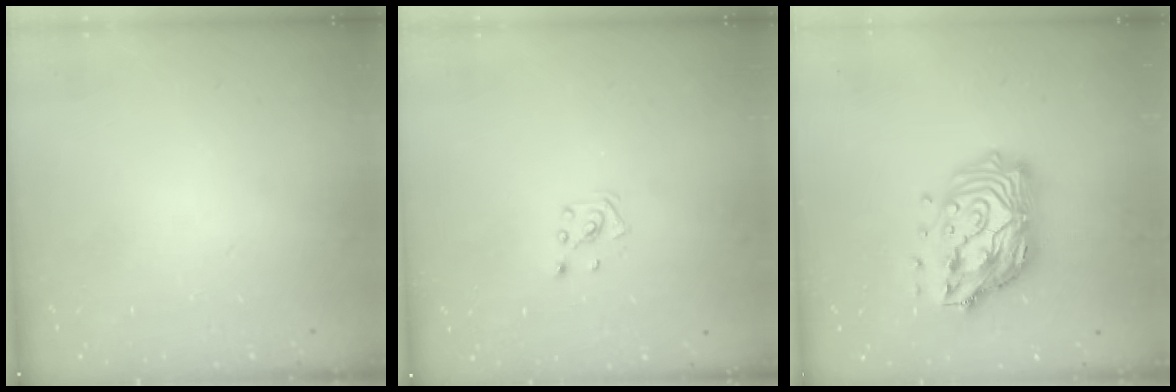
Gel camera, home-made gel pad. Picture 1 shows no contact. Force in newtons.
{"total": 2.1, "press": 2.0, "slide": 0.3}
{"total": 19.1, "press": 19.0, "slide": 1.5}